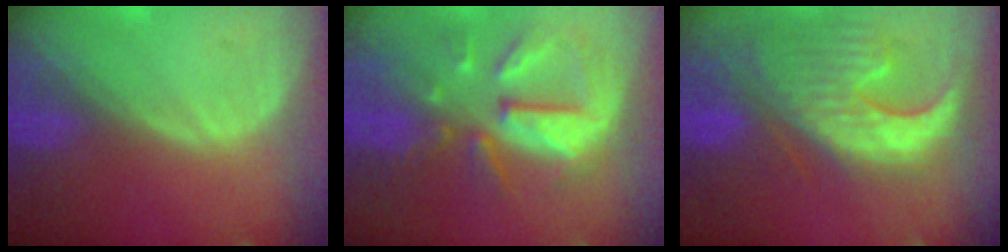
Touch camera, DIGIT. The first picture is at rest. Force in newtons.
{"total": 10.7, "press": 9.5, "slide": 5.0}
{"total": 13.3, "press": 11.3, "slide": 7.0}